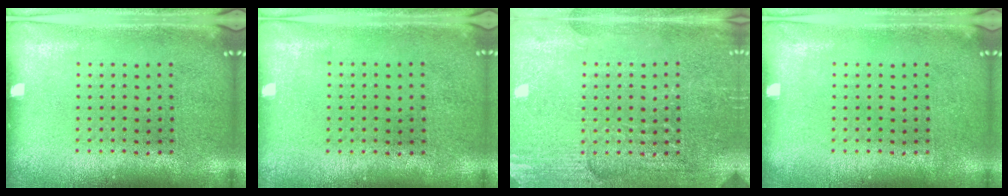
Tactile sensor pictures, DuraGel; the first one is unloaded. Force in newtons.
{"total": 0.0}
{"total": 2.9, "press": 2.8, "slide": 0.2}
{"total": 0.0}